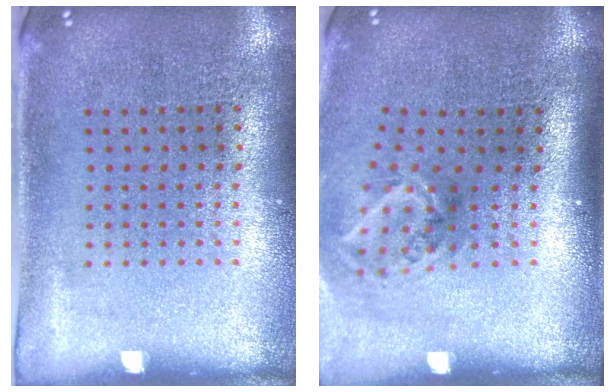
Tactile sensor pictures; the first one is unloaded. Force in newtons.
{"total": 1.9, "press": 1.2, "slide": 1.5}